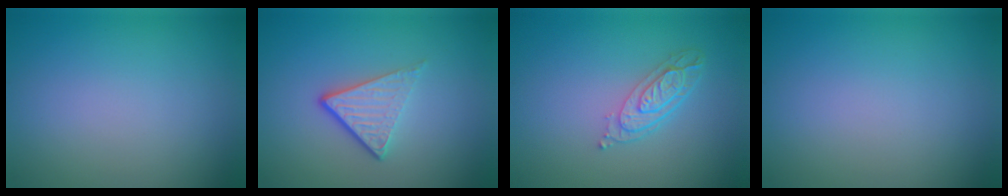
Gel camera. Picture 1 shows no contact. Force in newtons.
{"total": 3.7, "press": 2.4, "slide": 2.8}
{"total": 3.6, "press": 2.7, "slide": 2.4}
{"total": 0.0}